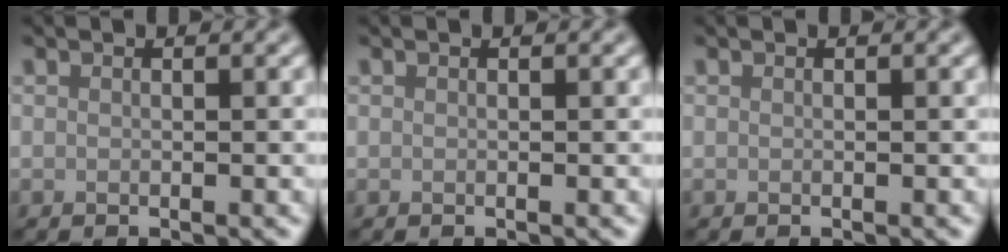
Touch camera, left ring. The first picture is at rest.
{"total": 0.0}
{"total": 0.0}